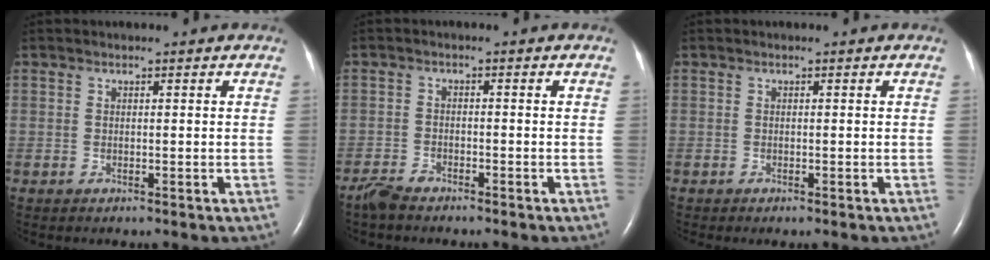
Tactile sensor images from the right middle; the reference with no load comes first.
{"total": 2.7, "force": [-2.5, 0.7, 0.8], "torque": [-0.022, -0.006, -0.048]}
{"total": 0.0}